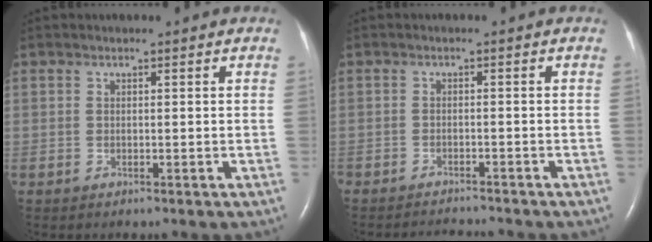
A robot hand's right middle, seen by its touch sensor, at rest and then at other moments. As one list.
[{"total": 4.0, "force": [-4.0, 0.0, 0.4], "torque": [-0.007, -0.012, -0.060]}]